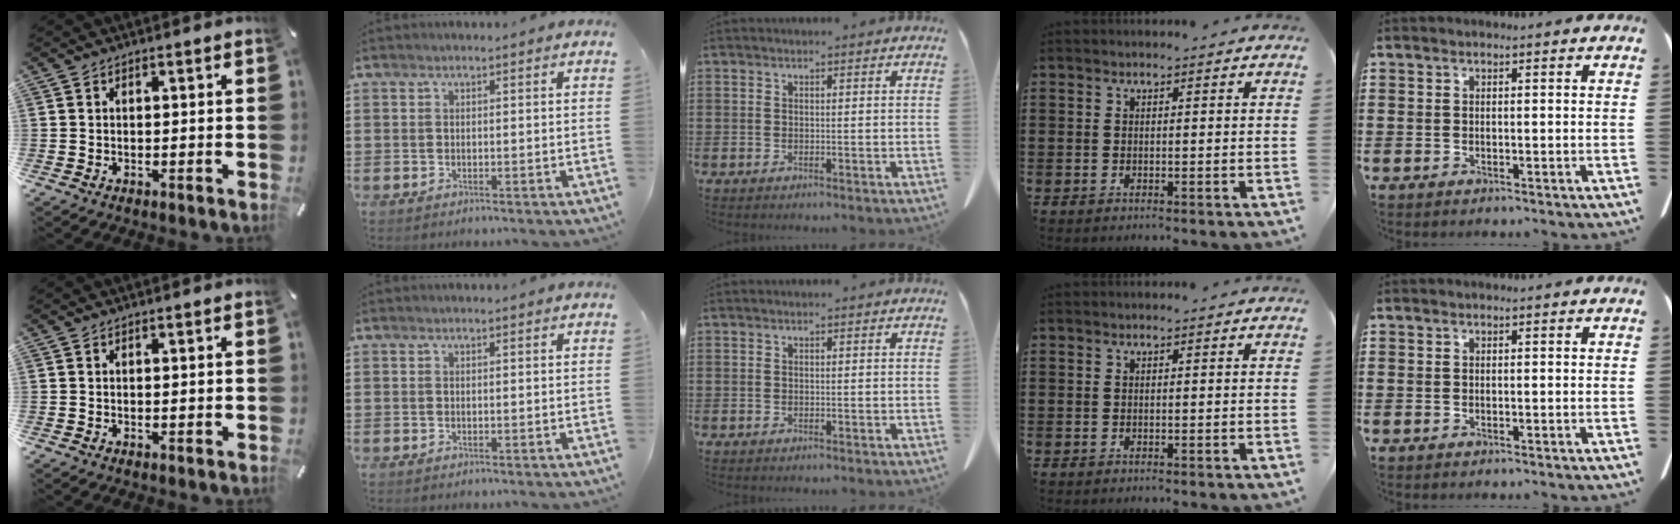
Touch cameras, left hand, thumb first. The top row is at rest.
{}